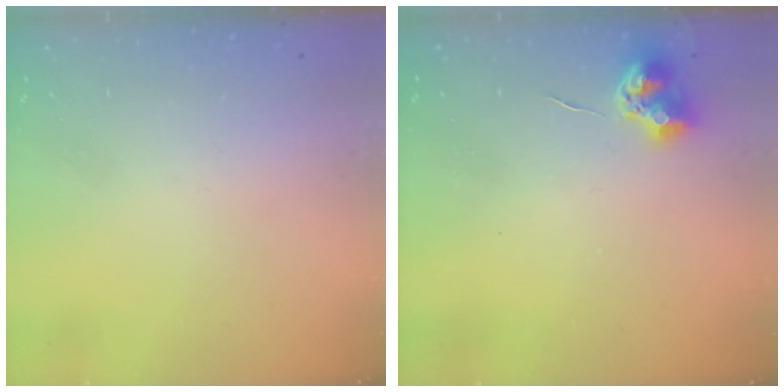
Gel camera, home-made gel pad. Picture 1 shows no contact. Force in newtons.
{"total": 8.4, "press": 8.4, "slide": 0.5}